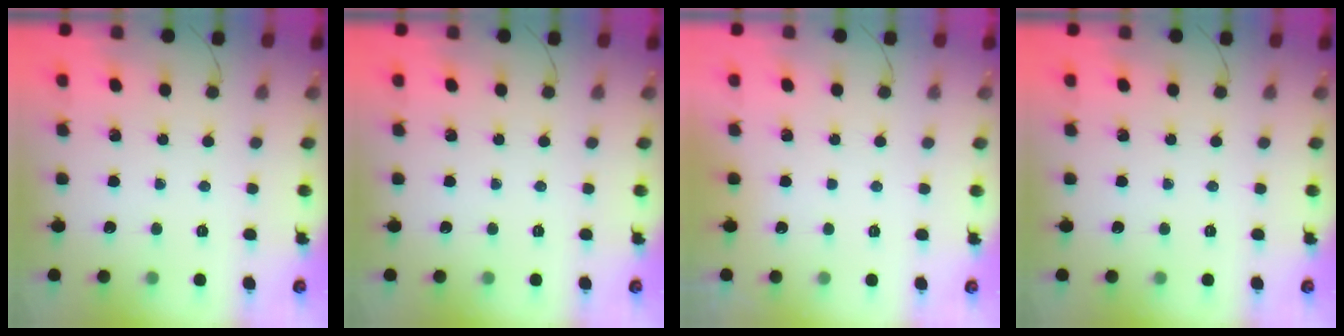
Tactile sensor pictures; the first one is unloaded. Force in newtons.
{"total": 0.0}
{"total": 2.8, "press": 2.8, "slide": 0.1}
{"total": 0.0}